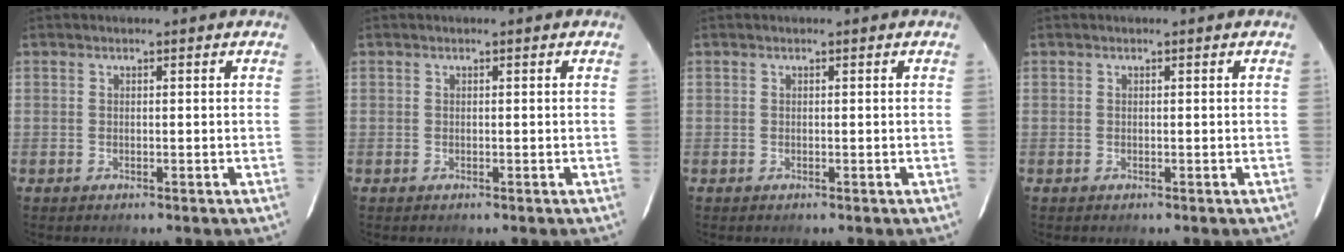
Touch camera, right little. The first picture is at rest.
{"total": 0.0}
{"total": 0.0}
{"total": 0.0}